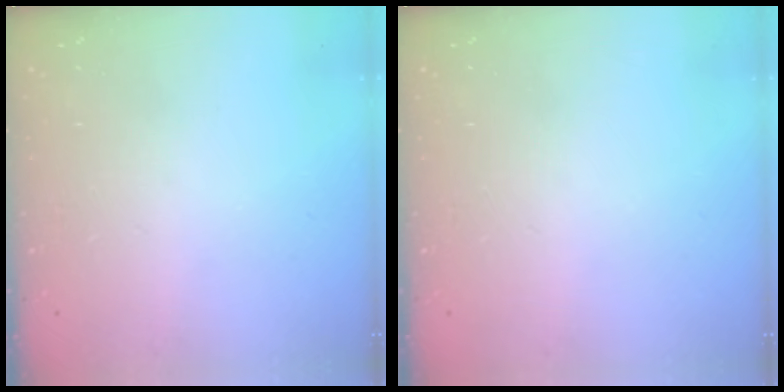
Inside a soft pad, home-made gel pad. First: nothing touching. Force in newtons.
{"total": 0.0}